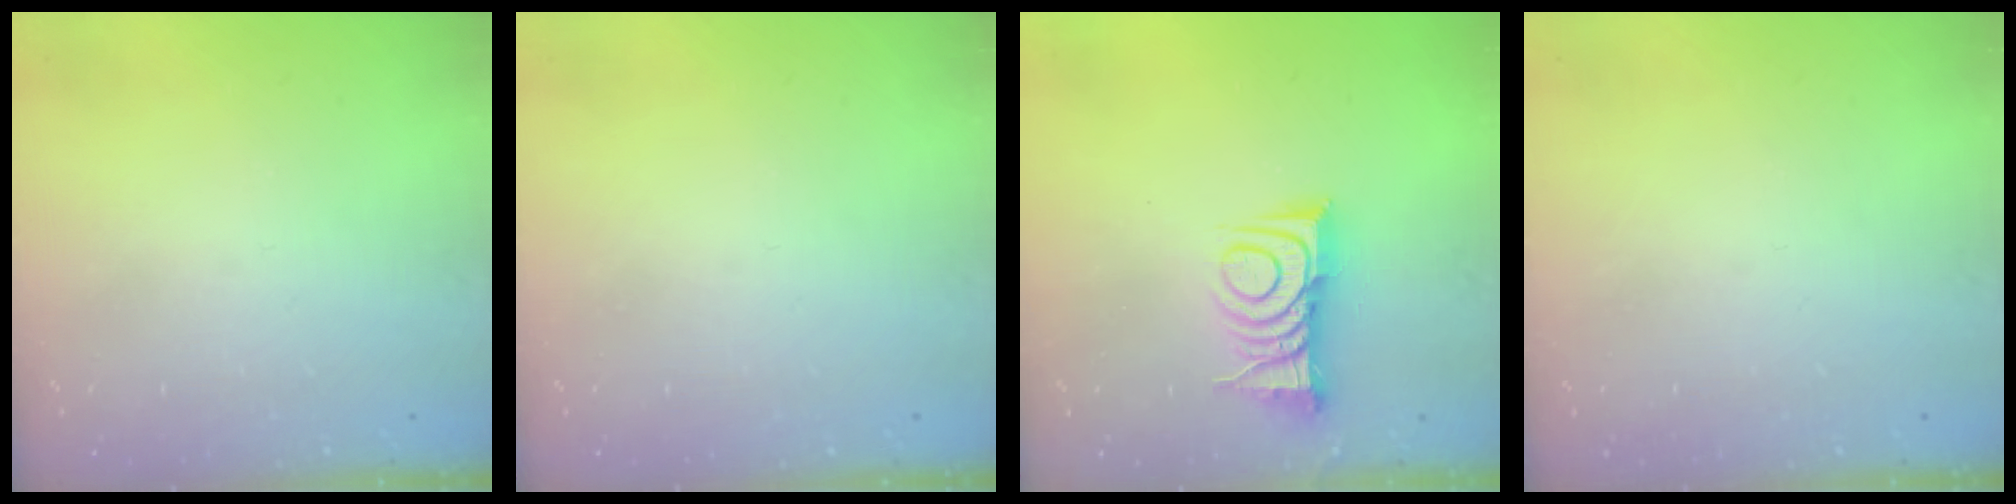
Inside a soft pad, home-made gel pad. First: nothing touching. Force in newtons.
{"total": 0.0}
{"total": 10.1, "press": 10.1, "slide": 0.3}
{"total": 0.0}